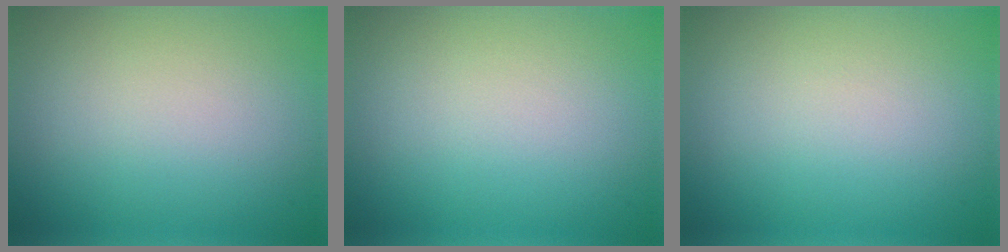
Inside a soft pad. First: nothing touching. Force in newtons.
{"total": 0.0}
{"total": 0.0}